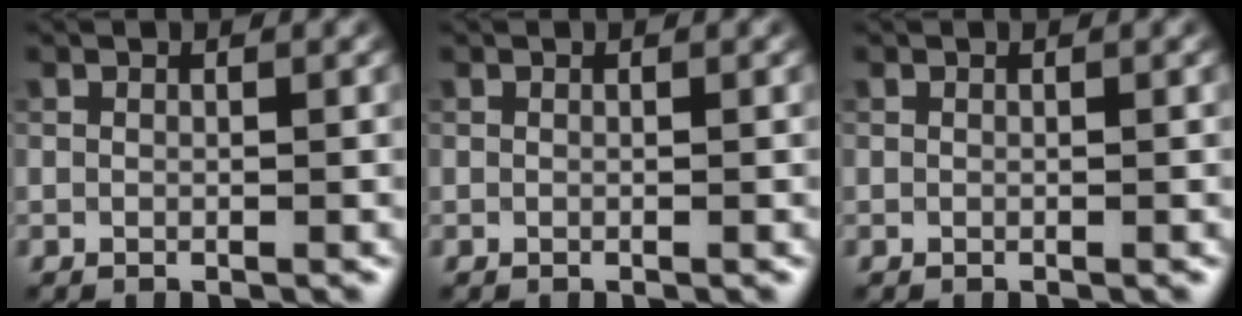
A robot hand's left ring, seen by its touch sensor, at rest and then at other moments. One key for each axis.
{"total": 0.0}
{"total": 0.0}